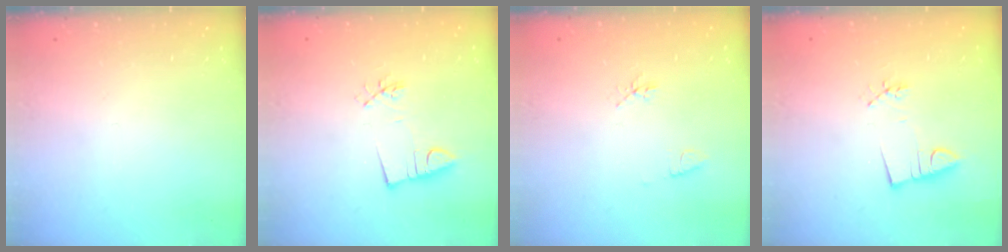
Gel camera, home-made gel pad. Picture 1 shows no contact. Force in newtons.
{"total": 3.2, "press": 1.7, "slide": 2.6}
{"total": 4.5, "press": 4.1, "slide": 2.0}
{"total": 3.2, "press": 1.8, "slide": 2.7}